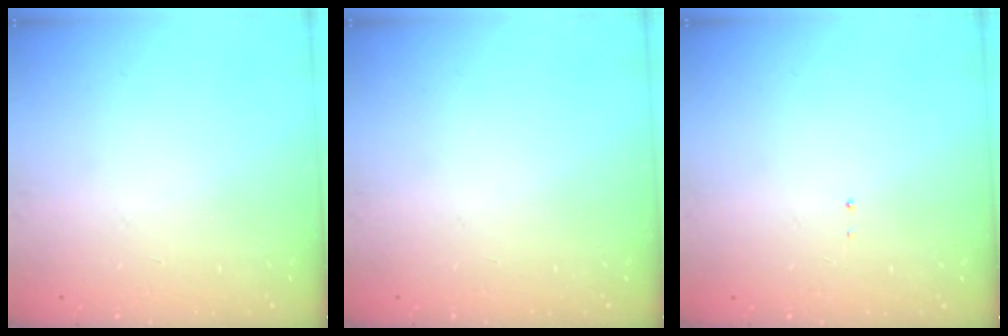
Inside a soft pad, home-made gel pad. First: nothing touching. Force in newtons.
{"total": 0.0}
{"total": 0.7, "press": 0.7, "slide": 0.1}